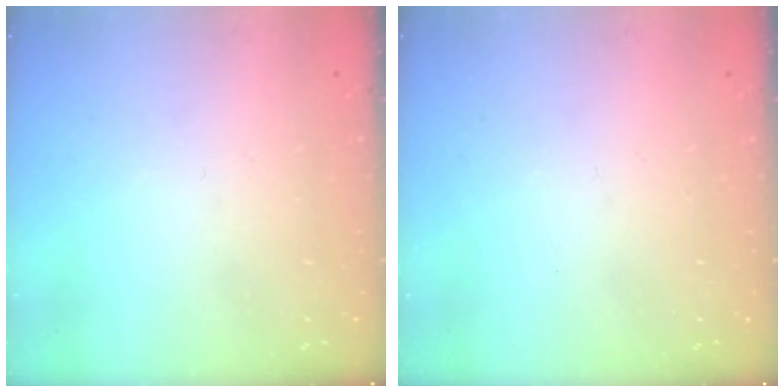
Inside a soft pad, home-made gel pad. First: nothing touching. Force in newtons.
{"total": 0.0}